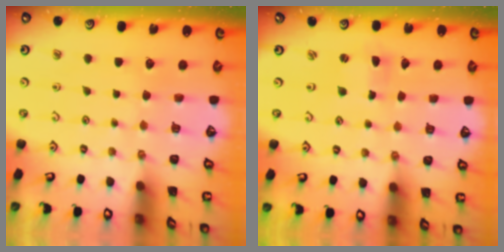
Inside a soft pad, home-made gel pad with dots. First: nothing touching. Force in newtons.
{"total": 0.6, "press": 0.6, "slide": 0.2}